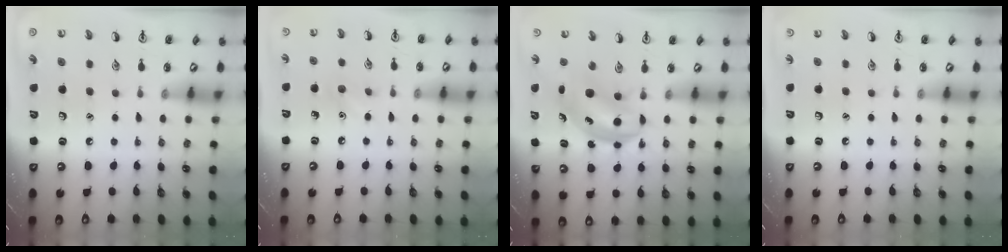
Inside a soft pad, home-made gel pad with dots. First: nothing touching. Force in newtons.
{"total": 5.6, "press": 5.3, "slide": 1.8}
{"total": 4.7, "press": 4.6, "slide": 0.5}
{"total": 0.0}